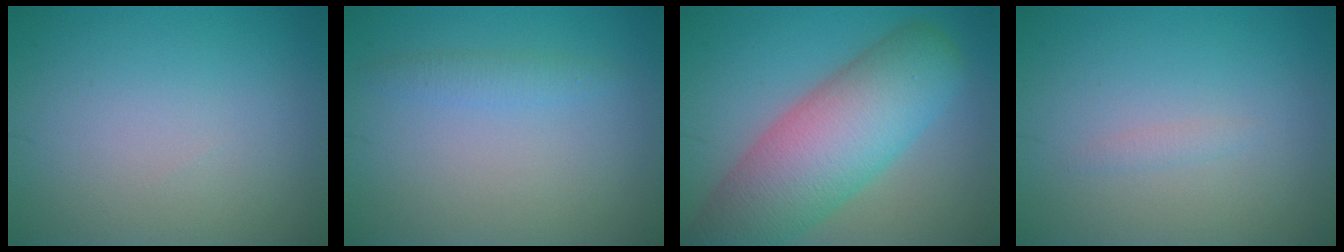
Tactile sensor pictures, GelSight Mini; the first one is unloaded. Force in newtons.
{"total": 1.4, "press": 1.4, "slide": 0.1}
{"total": 10.3, "press": 10.3, "slide": 0.5}
{"total": 0.7, "press": 0.6, "slide": 0.1}